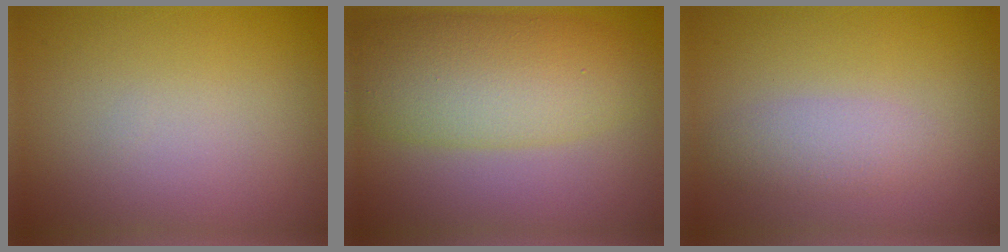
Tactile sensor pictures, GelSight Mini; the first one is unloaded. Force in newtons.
{"total": 7.5, "press": 7.5, "slide": 0.1}
{"total": 2.3, "press": 2.3, "slide": 0.1}